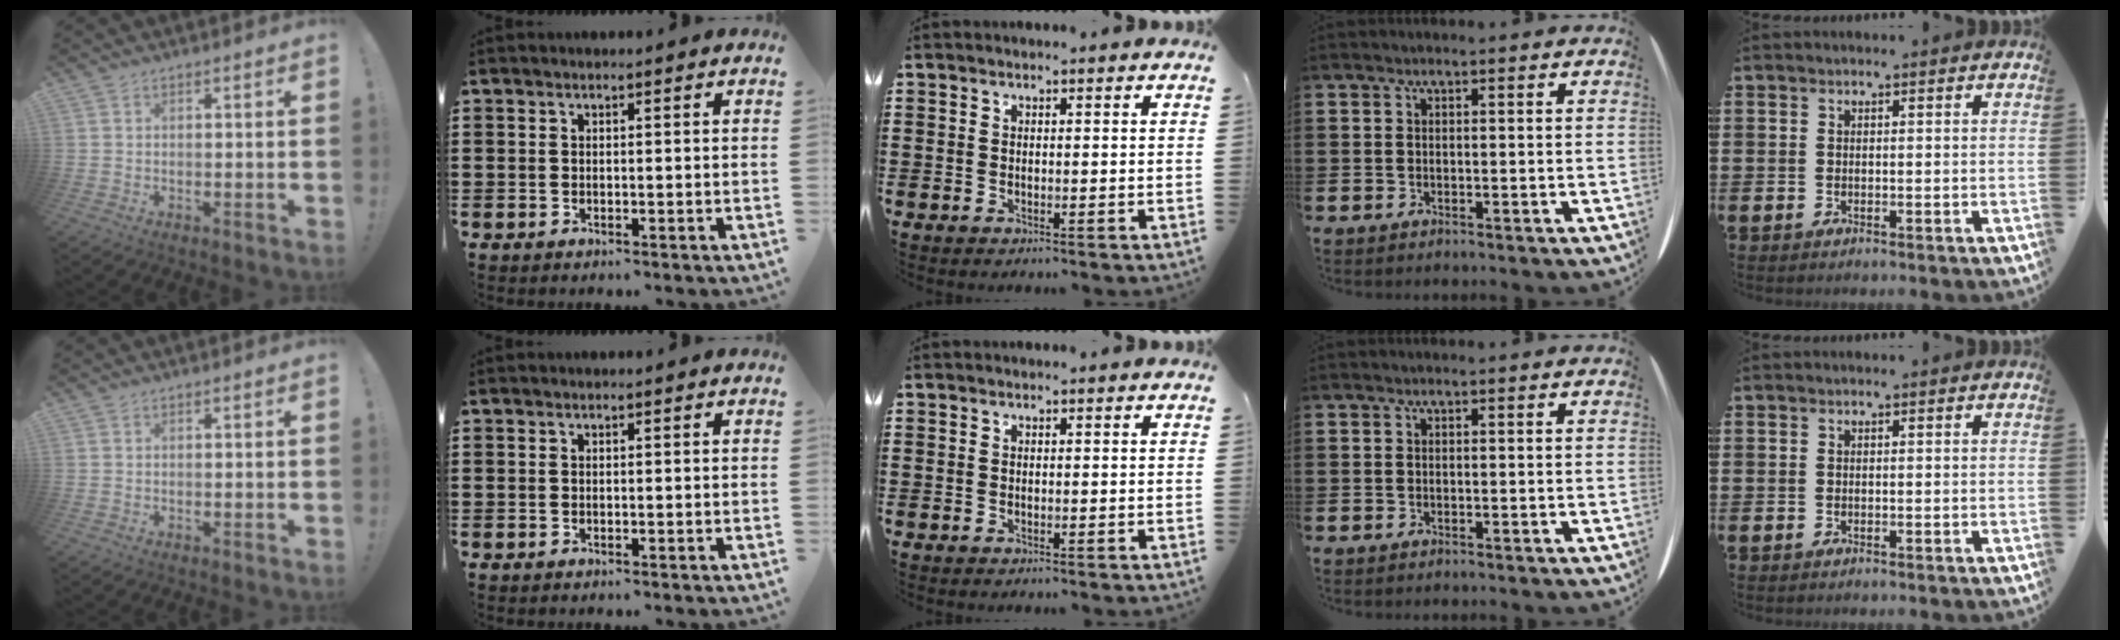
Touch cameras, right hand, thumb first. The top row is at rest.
{}